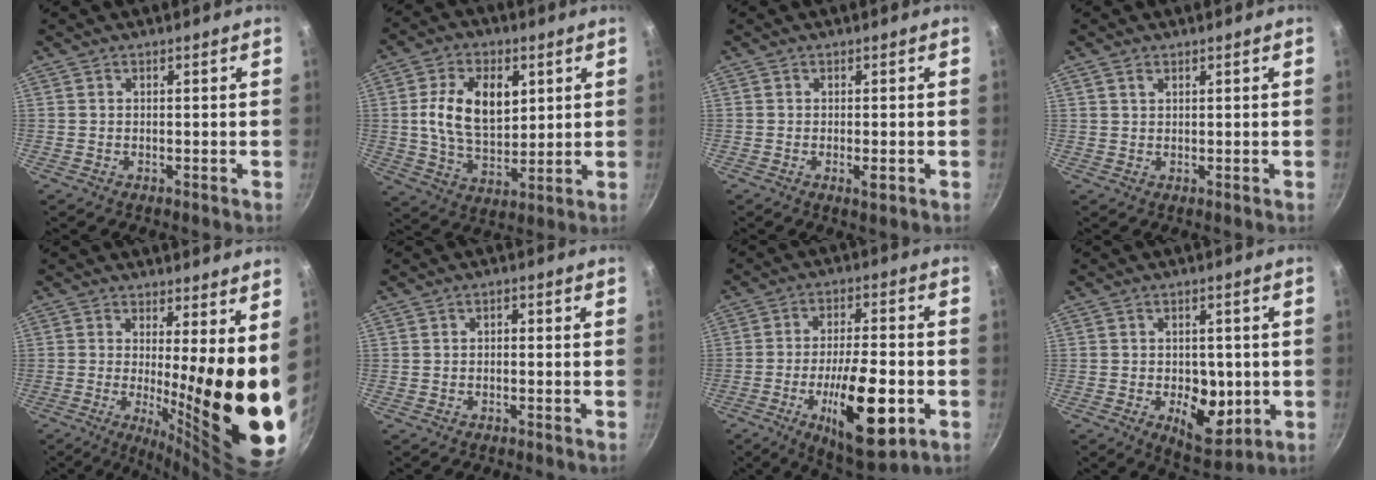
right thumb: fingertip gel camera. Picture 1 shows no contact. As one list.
[{"total": 14.2, "force": [3.2, 8.9, 10.6], "torque": [-0.164, -0.011, 0.055]}, {"total": 2.3, "force": [-0.7, 0.7, 2.0], "torque": [-0.040, -0.001, -0.011]}, {"total": 1.4, "force": [0.8, 0.9, 0.7], "torque": [-0.011, -0.001, 0.014]}, {"total": 16.1, "force": [0.5, 3.0, 15.8], "torque": [-0.212, -0.045, 0.014]}, {"total": 1.1, "force": [-0.4, 0.6, 0.8], "torque": [-0.012, 0.009, -0.007]}, {"total": 18.0, "force": [-5.8, 6.2, 15.9], "torque": [-0.248, 0.020, -0.088]}, {"total": 10.3, "force": [-2.1, 6.2, 8.0], "torque": [-0.074, -0.010, -0.019]}]